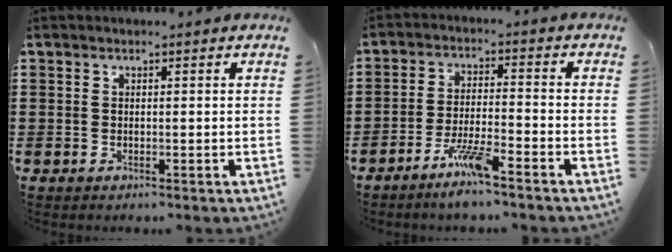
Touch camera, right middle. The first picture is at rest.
{"total": 5.8, "force": [-4.3, 0.3, 4.0], "torque": [-0.086, -0.010, -0.080]}